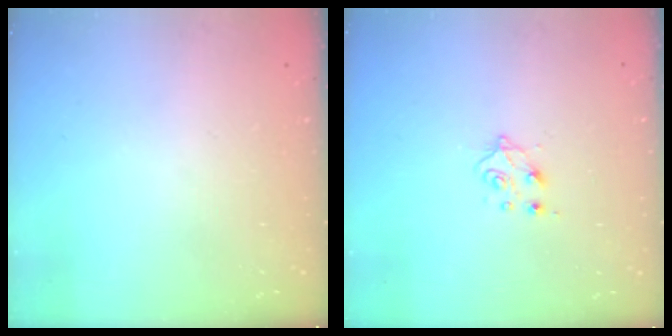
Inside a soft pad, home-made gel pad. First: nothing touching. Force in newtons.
{"total": 5.5, "press": 5.4, "slide": 0.6}